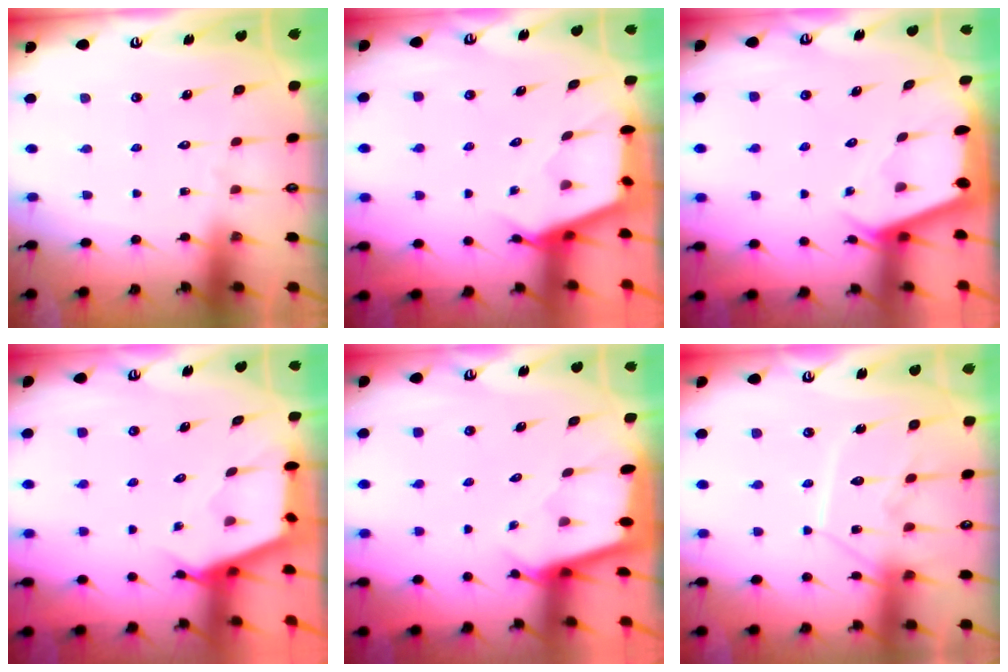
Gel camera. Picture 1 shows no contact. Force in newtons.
{"total": 2.8, "press": 2.8, "slide": 0.3}
{"total": 2.5, "press": 2.5, "slide": 0.3}
{"total": 2.7, "press": 2.7, "slide": 0.3}
{"total": 2.1, "press": 2.1, "slide": 0.1}
{"total": 11.1, "press": 11.1, "slide": 0.9}